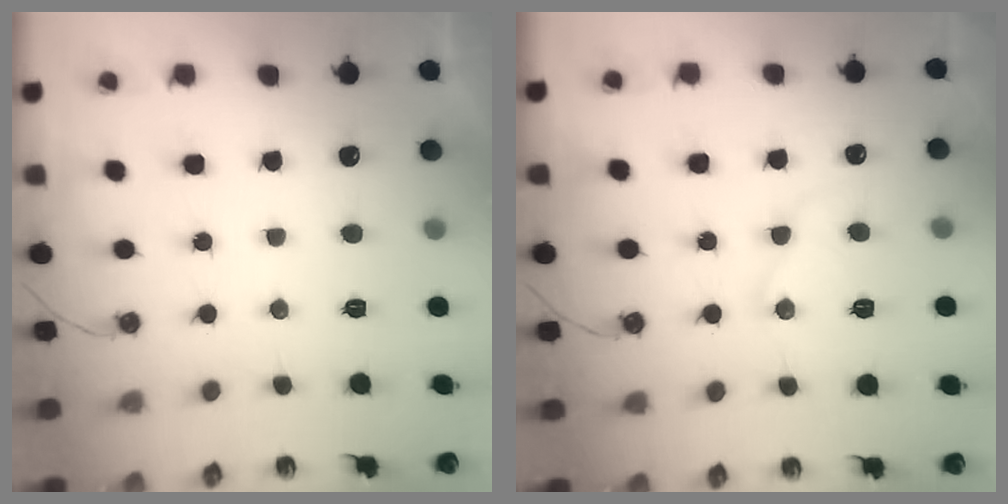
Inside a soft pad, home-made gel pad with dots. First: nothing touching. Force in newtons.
{"total": 11.6, "press": 11.6, "slide": 0.8}